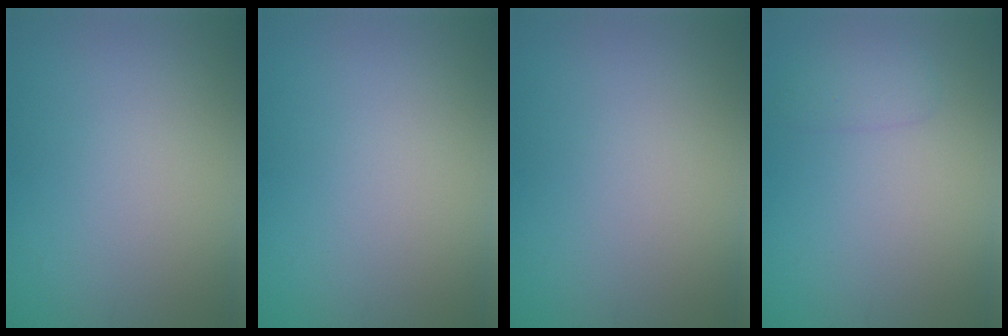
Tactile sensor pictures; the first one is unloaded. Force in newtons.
{"total": 0.0}
{"total": 0.0}
{"total": 1.4, "press": 1.4, "slide": 0.1}